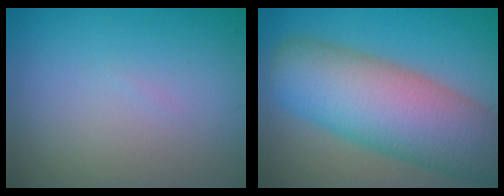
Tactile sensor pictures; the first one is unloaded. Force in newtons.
{"total": 11.3, "press": 11.3, "slide": 0.6}